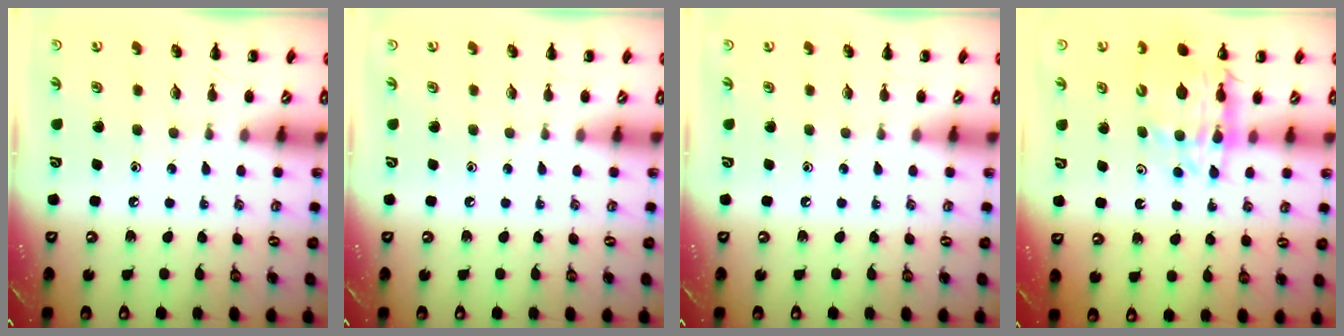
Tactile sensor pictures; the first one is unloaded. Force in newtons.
{"total": 0.0}
{"total": 0.0}
{"total": 12.9, "press": 12.4, "slide": 3.7}